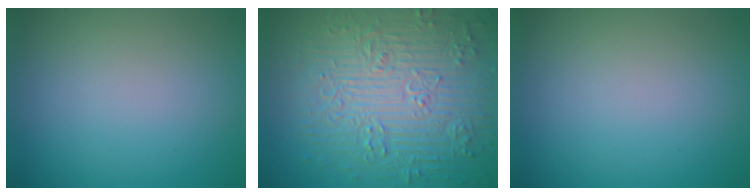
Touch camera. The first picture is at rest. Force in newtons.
{"total": 9.2, "press": 6.8, "slide": 6.2}
{"total": 0.0}